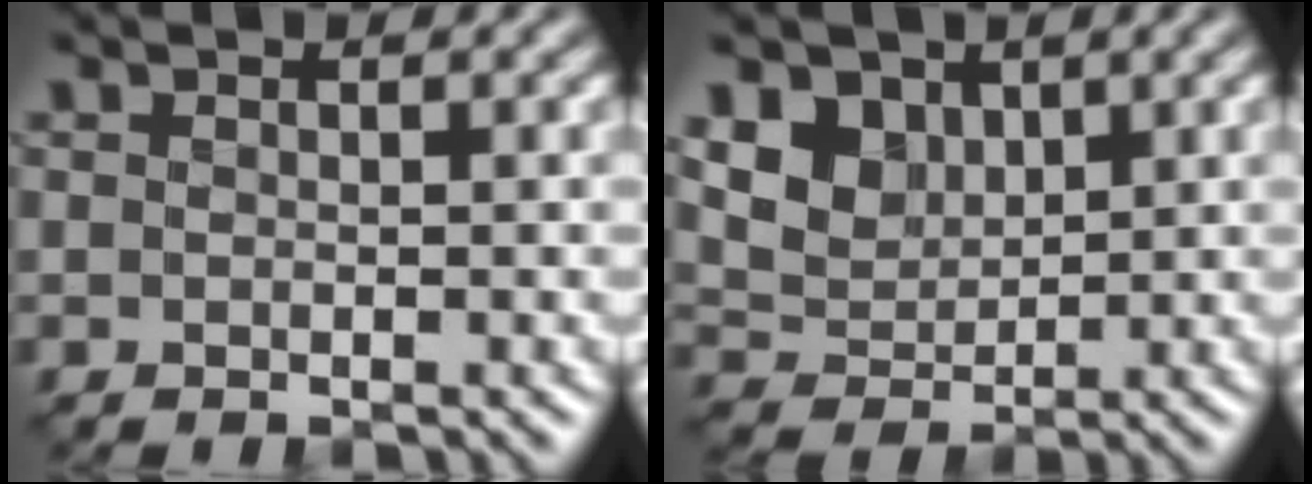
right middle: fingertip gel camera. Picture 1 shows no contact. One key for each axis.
{"total": 5.6, "fx": 2.8, "fy": 4.0, "fz": 2.7, "tx": -0.081, "ty": -0.006, "tz": 0.067}